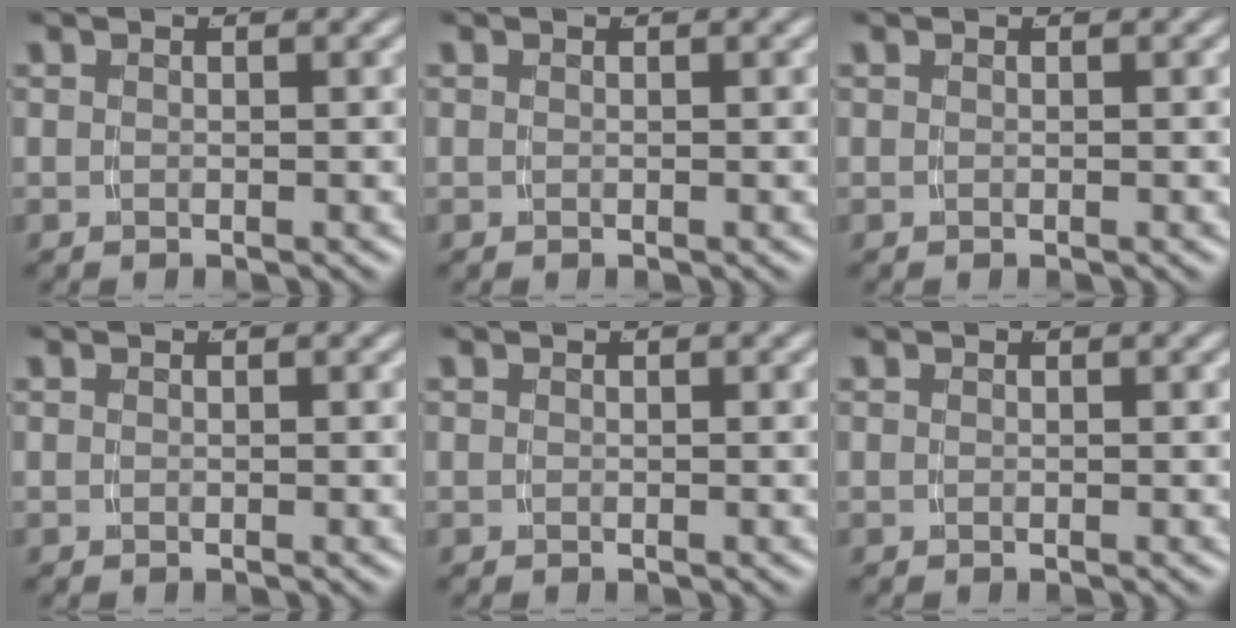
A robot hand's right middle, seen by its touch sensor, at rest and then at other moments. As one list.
[{"total": 0.0}, {"total": 0.0}, {"total": 0.0}, {"total": 0.0}, {"total": 0.0}]